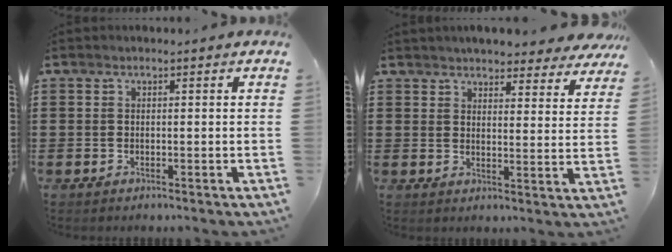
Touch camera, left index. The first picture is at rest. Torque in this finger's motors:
{"motor_torque": [2.14, 0.00, 0.61, 0.07]}